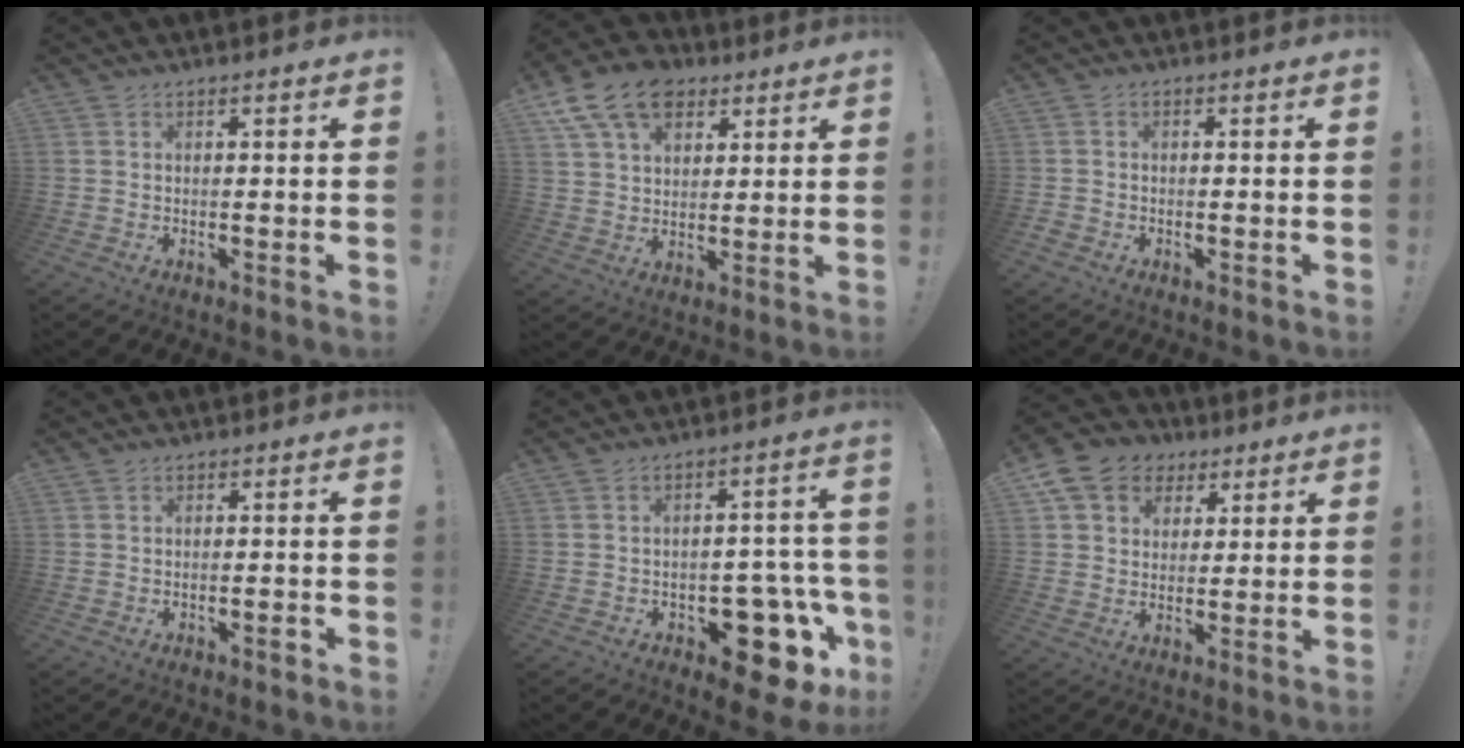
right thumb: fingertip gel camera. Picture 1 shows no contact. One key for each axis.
{"total": 15.1, "fx": 7.9, "fy": 10.2, "fz": 7.8, "tx": -0.125, "ty": -0.035, "tz": 0.153}
{"total": 1.2, "fx": -0.7, "fy": 0.9, "fz": 0.3, "tx": -0.008, "ty": 0.007, "tz": -0.012}
{"total": 1.5, "fx": -1.0, "fy": 0.7, "fz": 0.9, "tx": -0.015, "ty": 0.007, "tz": -0.014}
{"total": 14.1, "fx": -6.5, "fy": 7.9, "fz": 9.7, "tx": -0.085, "ty": 0.047, "tz": -0.094}
{"total": 11.4, "fx": 5.0, "fy": 9.3, "fz": 4.3, "tx": -0.066, "ty": -0.019, "tz": 0.105}